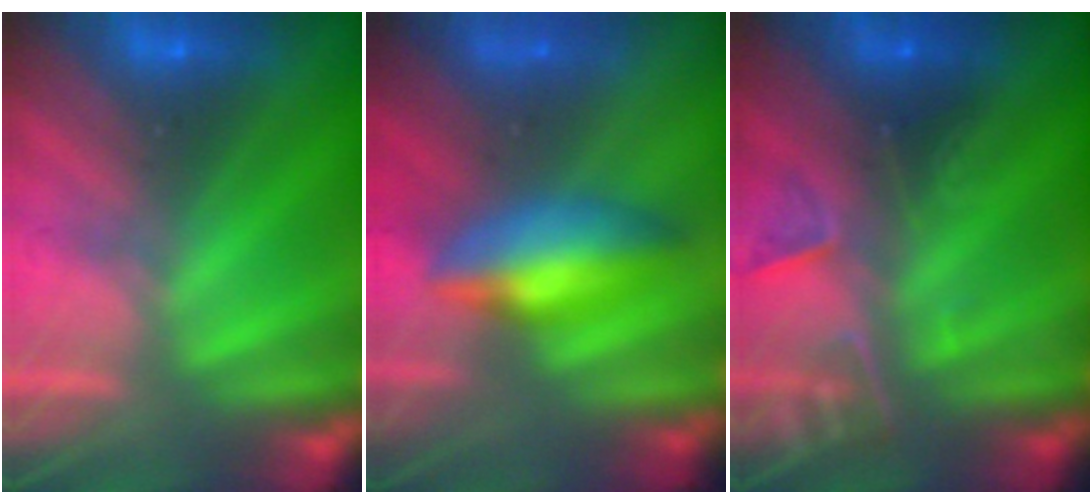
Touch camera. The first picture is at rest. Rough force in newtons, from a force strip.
{"total": 8.1}
{"total": 2.3}